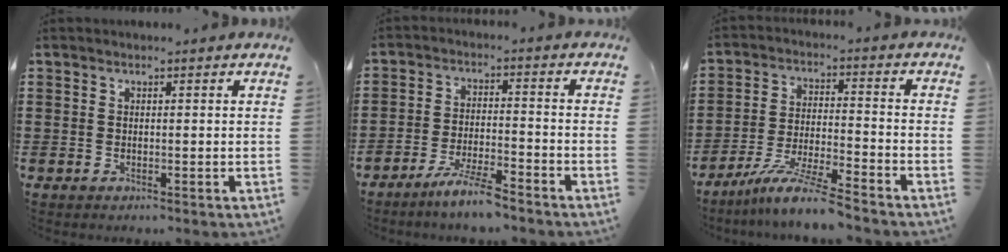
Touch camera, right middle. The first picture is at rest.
{"total": 5.9, "force": [-5.3, 0.6, 2.5], "torque": [-0.053, -0.001, -0.102]}
{"total": 8.5, "force": [-7.3, -0.4, 4.2], "torque": [-0.087, -0.010, -0.143]}